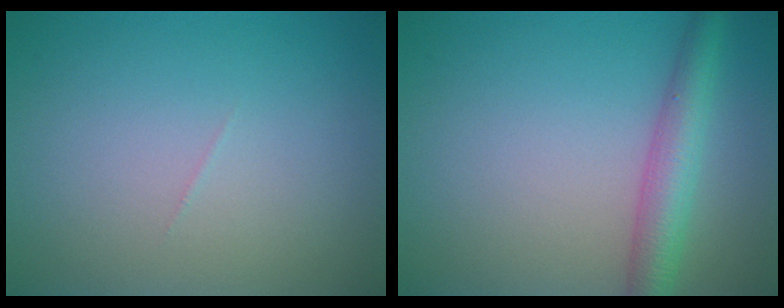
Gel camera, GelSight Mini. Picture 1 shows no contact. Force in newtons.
{"total": 4.1, "press": 4.1, "slide": 0.1}